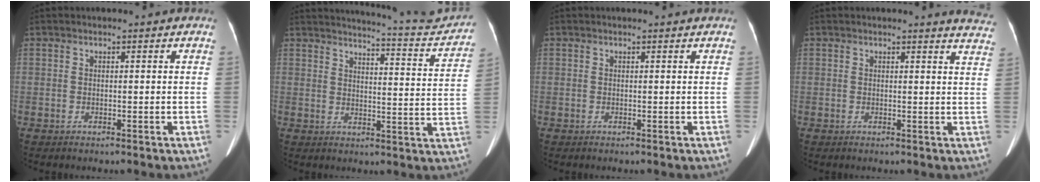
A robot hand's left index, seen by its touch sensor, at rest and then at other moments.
{"total": 14.9, "force": [14.5, -0.4, 3.3], "torque": [-0.047, -0.059, 0.172]}
{"total": 0.7, "force": [0.7, -0.1, 0.2], "torque": [-0.008, 0.000, 0.012]}
{"total": 6.3, "force": [6.2, 0.2, 1.0], "torque": [0.003, -0.043, 0.033]}